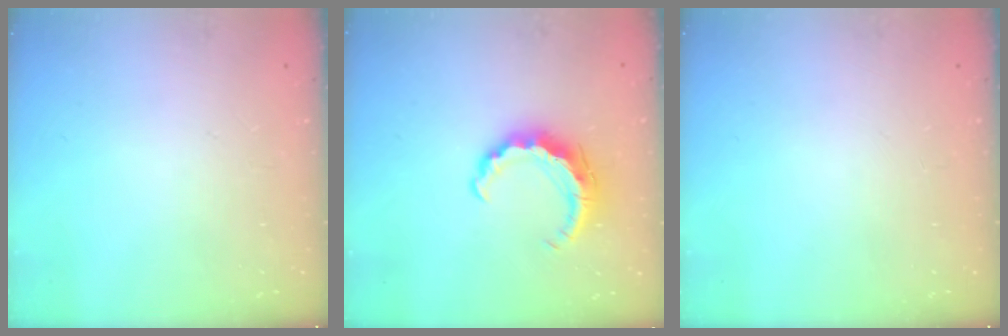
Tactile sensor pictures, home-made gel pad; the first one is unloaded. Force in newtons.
{"total": 7.6, "press": 7.6, "slide": 0.9}
{"total": 0.0}